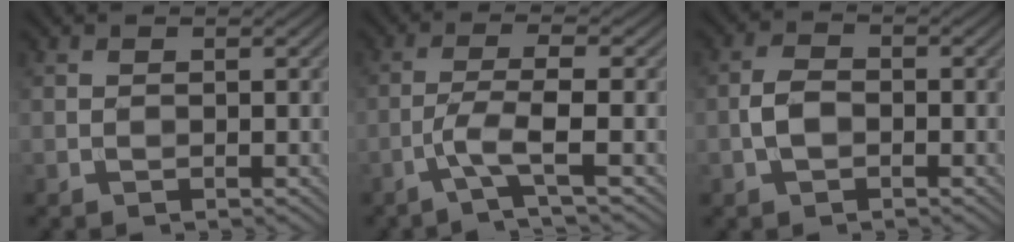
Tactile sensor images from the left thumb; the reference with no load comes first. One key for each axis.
{"total": 4.3, "fx": -1.8, "fy": 0.4, "fz": 3.9, "tx": -0.073, "ty": 0.012, "tz": -0.056}
{"total": 2.9, "fx": -1.0, "fy": 1.8, "fz": 2.1, "tx": -0.042, "ty": 0.005, "tz": -0.023}